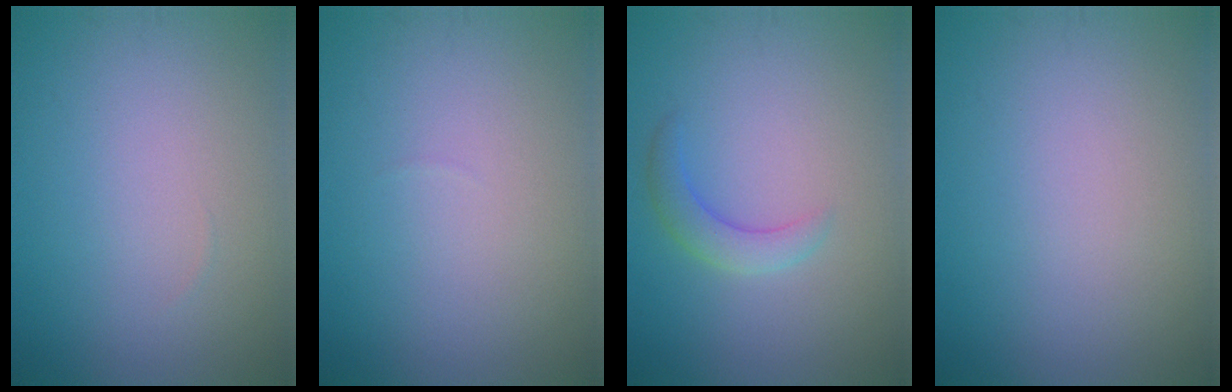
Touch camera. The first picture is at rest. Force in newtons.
{"total": 0.0}
{"total": 2.4, "press": 2.4, "slide": 0.1}
{"total": 0.0}